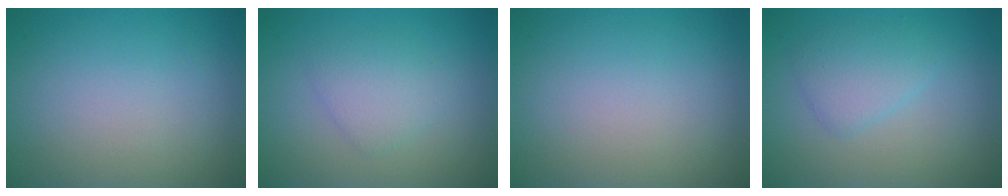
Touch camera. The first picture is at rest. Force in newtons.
{"total": 2.2, "press": 2.2, "slide": 0.1}
{"total": 0.0}
{"total": 2.4, "press": 2.4, "slide": 0.1}